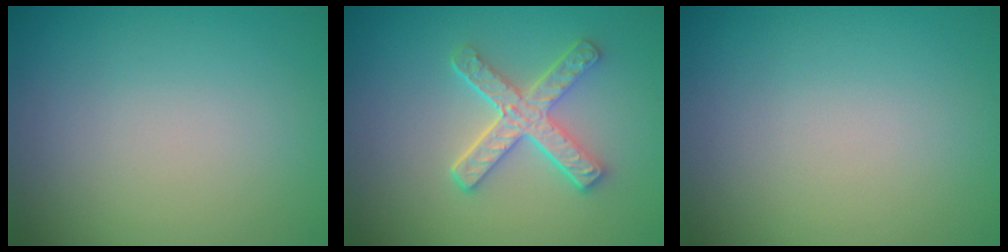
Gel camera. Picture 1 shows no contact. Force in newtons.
{"total": 4.2, "press": 3.4, "slide": 2.4}
{"total": 0.0}